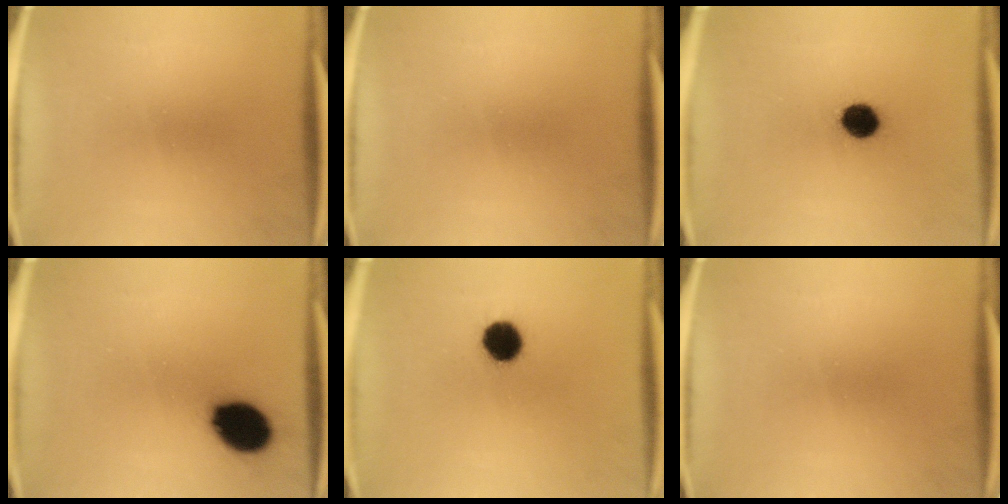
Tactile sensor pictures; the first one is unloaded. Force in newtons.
{"total": 0.0}
{"total": 6.7}
{"total": 12.2}
{"total": 8.4}
{"total": 0.0}